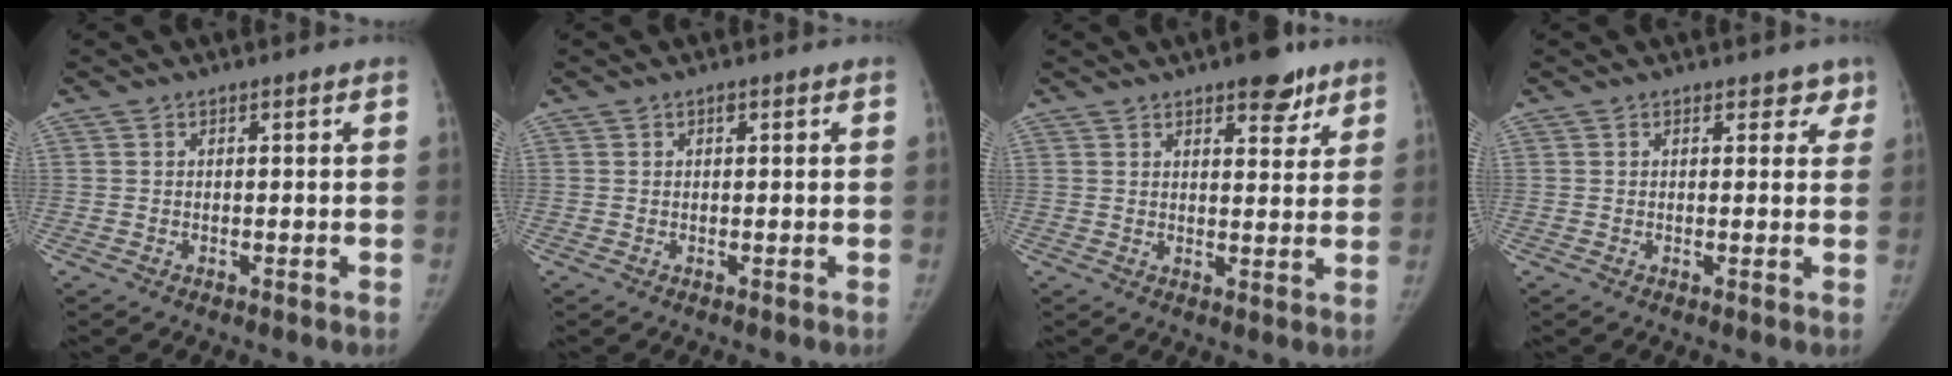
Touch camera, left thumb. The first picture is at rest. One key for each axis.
{"total": 0.5, "fx": 0.2, "fy": 0.3, "fz": 0.4, "tx": 0.000, "ty": 0.001, "tz": 0.001}
{"total": 7.4, "fx": 4.8, "fy": 3.2, "fz": 4.7, "tx": -0.032, "ty": -0.022, "tz": 0.062}
{"total": 2.7, "fx": 1.9, "fy": 1.8, "fz": 0.8, "tx": 0.028, "ty": -0.006, "tz": 0.016}